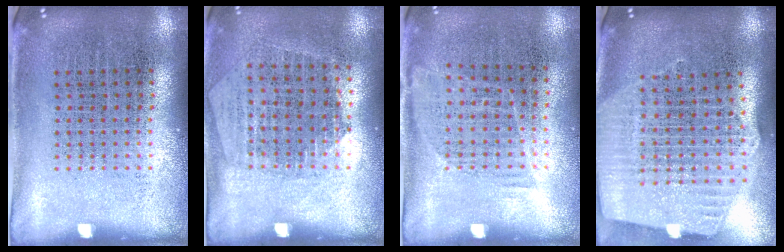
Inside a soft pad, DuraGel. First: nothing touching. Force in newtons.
{"total": 1.2, "press": 1.1, "slide": 0.5}
{"total": 1.1, "press": 0.8, "slide": 0.6}
{"total": 2.5, "press": 2.1, "slide": 1.4}